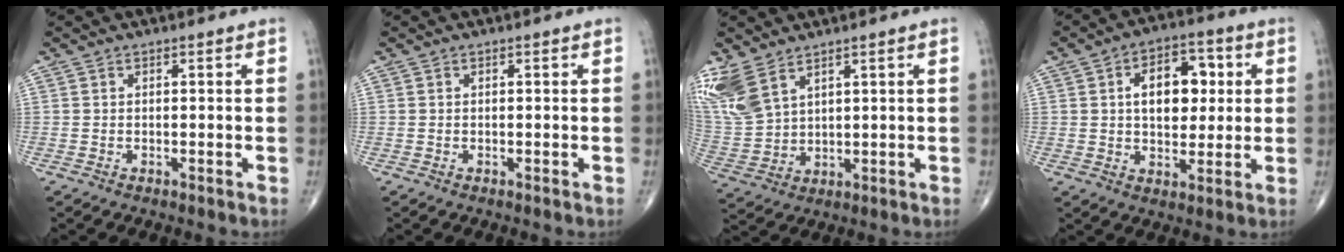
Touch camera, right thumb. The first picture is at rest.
{"total": 0.0}
{"total": 10.7, "force": [6.9, 5.4, 6.2], "torque": [-0.146, -0.020, 0.162]}
{"total": 12.2, "force": [2.4, 7.6, 9.3], "torque": [-0.102, 0.007, 0.036]}